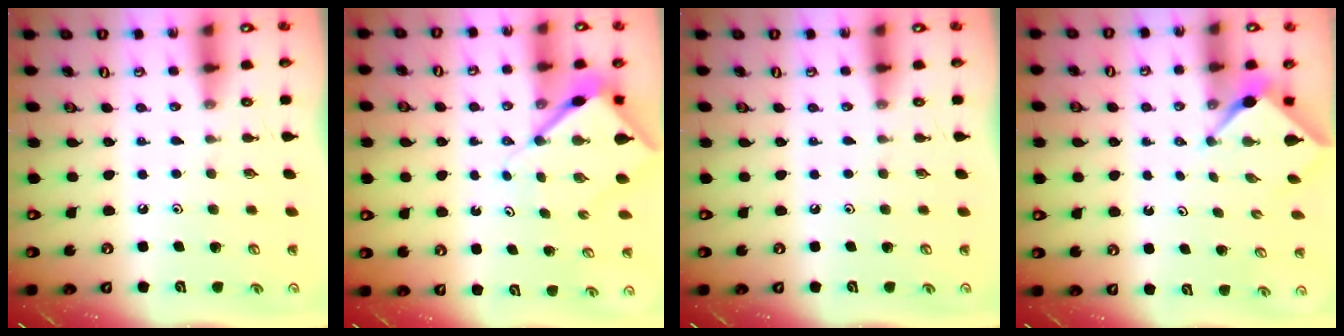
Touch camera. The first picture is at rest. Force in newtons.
{"total": 7.4, "press": 7.4, "slide": 0.7}
{"total": 0.0}
{"total": 2.4, "press": 2.4, "slide": 0.3}